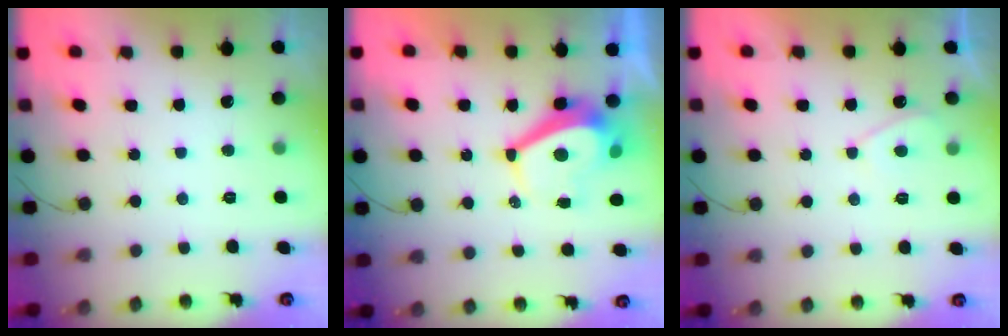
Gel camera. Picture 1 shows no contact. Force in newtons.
{"total": 6.3, "press": 6.3, "slide": 0.5}
{"total": 2.3, "press": 2.2, "slide": 0.5}